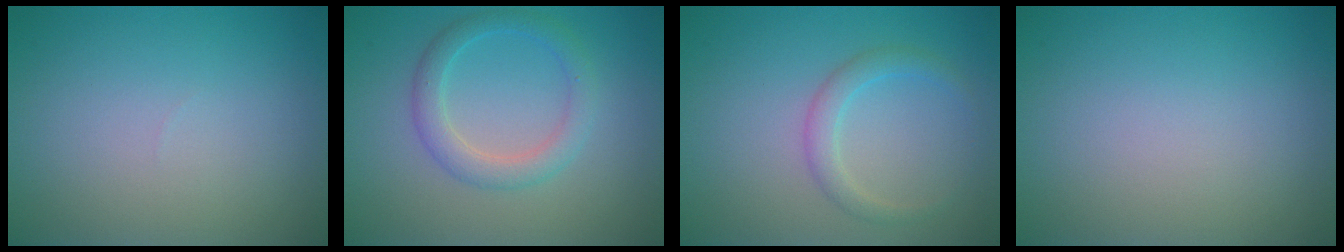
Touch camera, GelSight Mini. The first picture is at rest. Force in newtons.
{"total": 2.8, "press": 2.8, "slide": 0.0}
{"total": 1.9, "press": 1.9, "slide": 0.0}
{"total": 0.0}